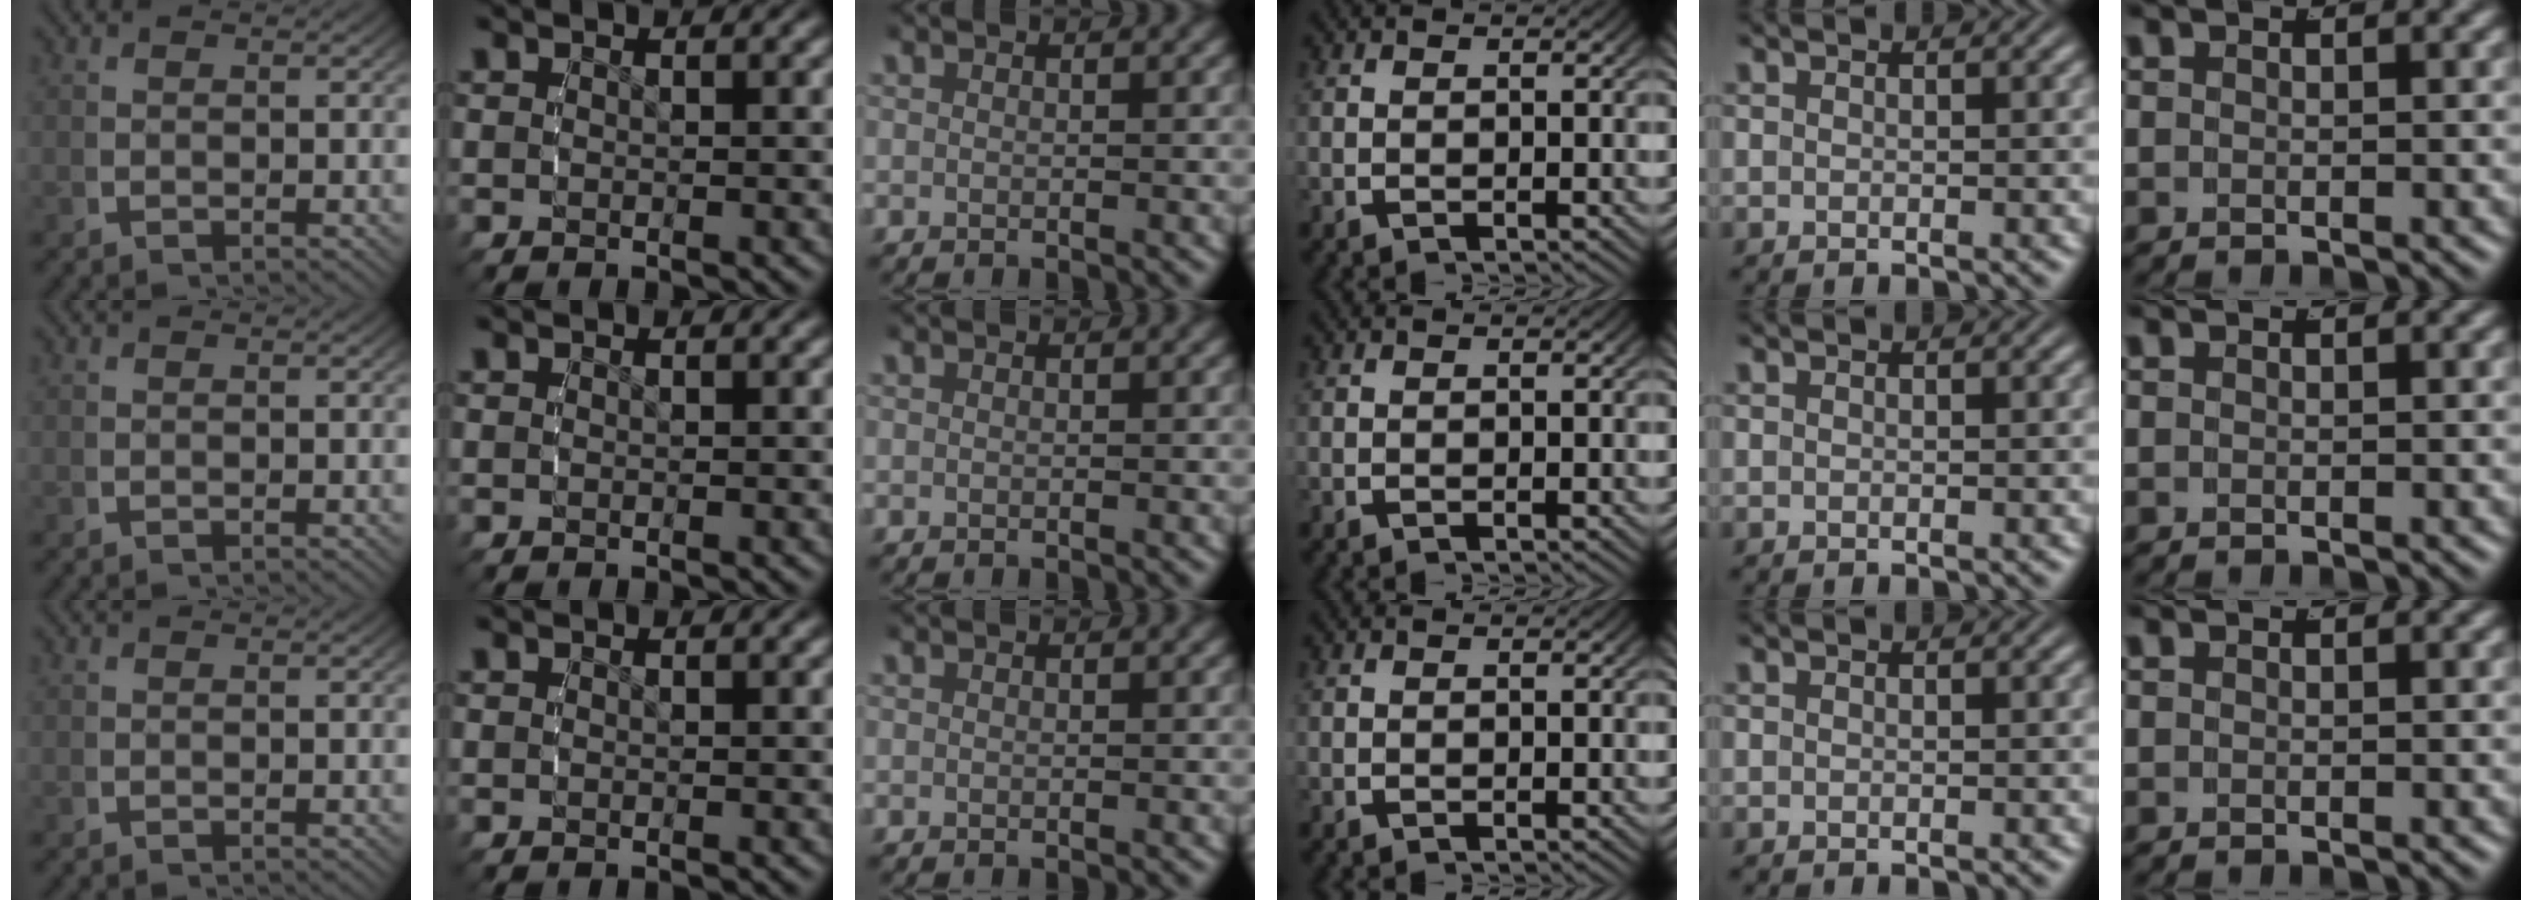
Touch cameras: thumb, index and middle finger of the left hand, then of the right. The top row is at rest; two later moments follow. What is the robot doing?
{"motion": "reach", "object": "sponge"}